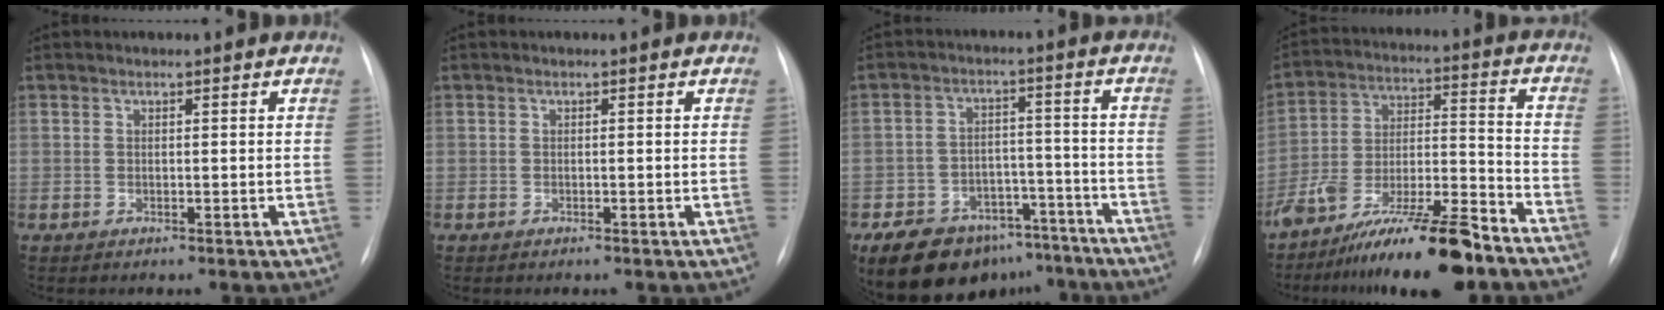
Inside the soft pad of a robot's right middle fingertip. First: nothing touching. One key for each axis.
{"total": 0.5, "fx": -0.3, "fy": 0.0, "fz": 0.4, "tx": -0.008, "ty": -0.001, "tz": -0.005}
{"total": 14.8, "fx": -11.1, "fy": 8.0, "fz": 5.6, "tx": -0.081, "ty": 0.029, "tz": -0.162}
{"total": 17.9, "fx": -13.8, "fy": 2.2, "fz": 11.2, "tx": -0.183, "ty": 0.003, "tz": -0.238}